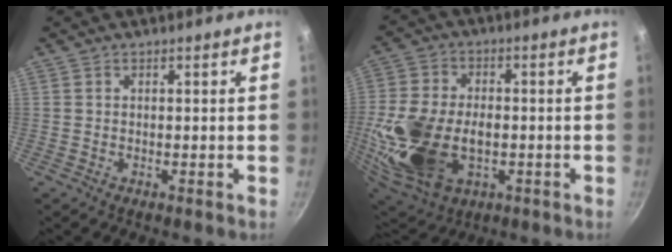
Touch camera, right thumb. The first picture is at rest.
{"total": 20.9, "force": [-3.2, 13.5, 15.6], "torque": [-0.319, 0.003, -0.047]}